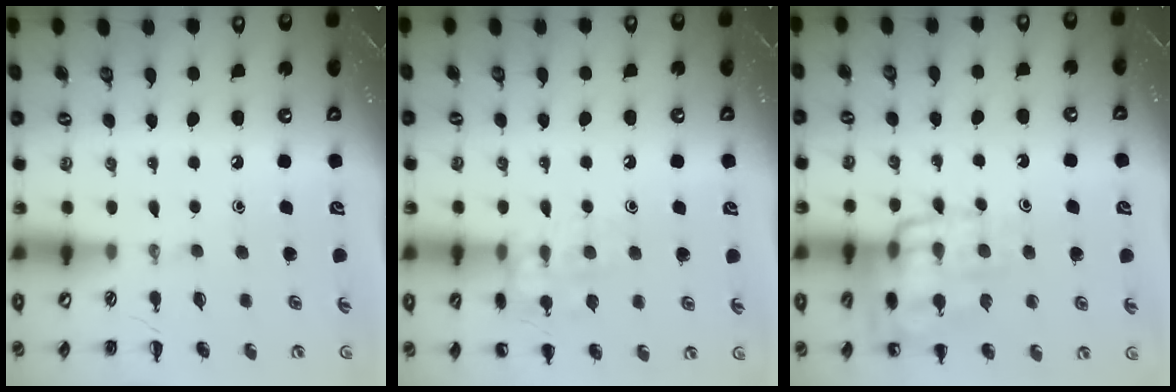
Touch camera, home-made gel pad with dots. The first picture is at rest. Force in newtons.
{"total": 11.1, "press": 11.1, "slide": 0.5}
{"total": 15.6, "press": 15.5, "slide": 1.5}